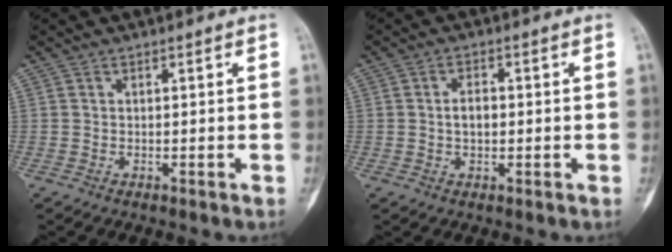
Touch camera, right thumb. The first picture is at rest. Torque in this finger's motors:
{"motor_torque": [-0.43, 0.41, 0.28, 0.28, -0.07]}